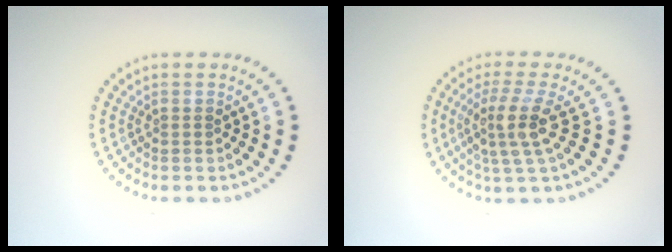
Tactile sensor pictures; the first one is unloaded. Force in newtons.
{"total": 3.8, "press": 2.8, "slide": 2.5}